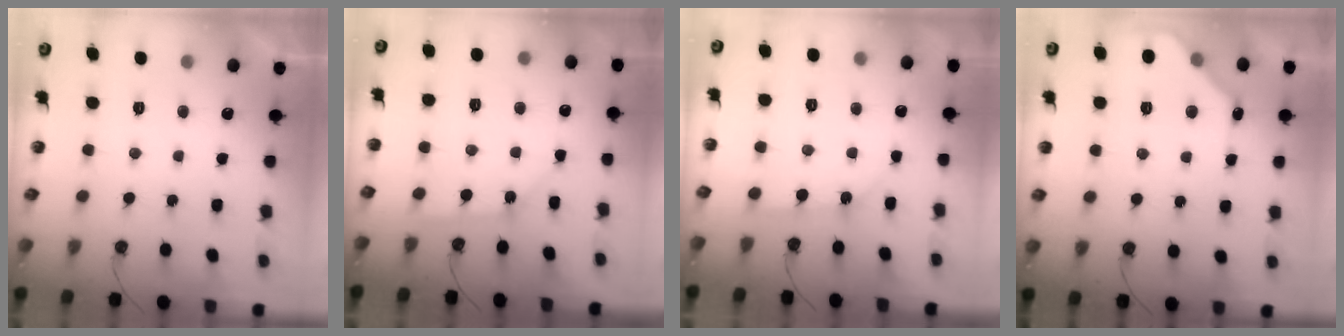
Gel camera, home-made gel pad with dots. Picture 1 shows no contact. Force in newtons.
{"total": 2.1, "press": 2.1, "slide": 0.3}
{"total": 3.0, "press": 3.0, "slide": 0.4}
{"total": 9.4, "press": 9.4, "slide": 0.5}